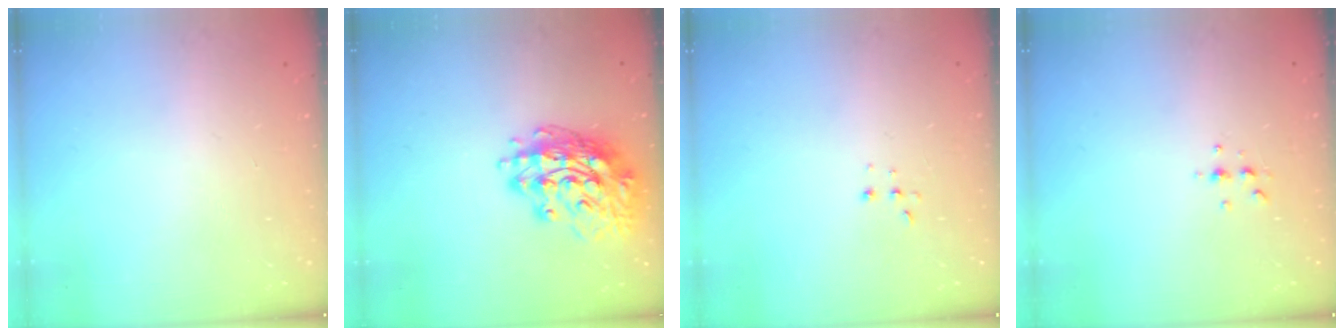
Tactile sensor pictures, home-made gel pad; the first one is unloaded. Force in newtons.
{"total": 15.7, "press": 15.7, "slide": 1.3}
{"total": 2.2, "press": 2.2, "slide": 0.5}
{"total": 4.4, "press": 4.3, "slide": 0.5}